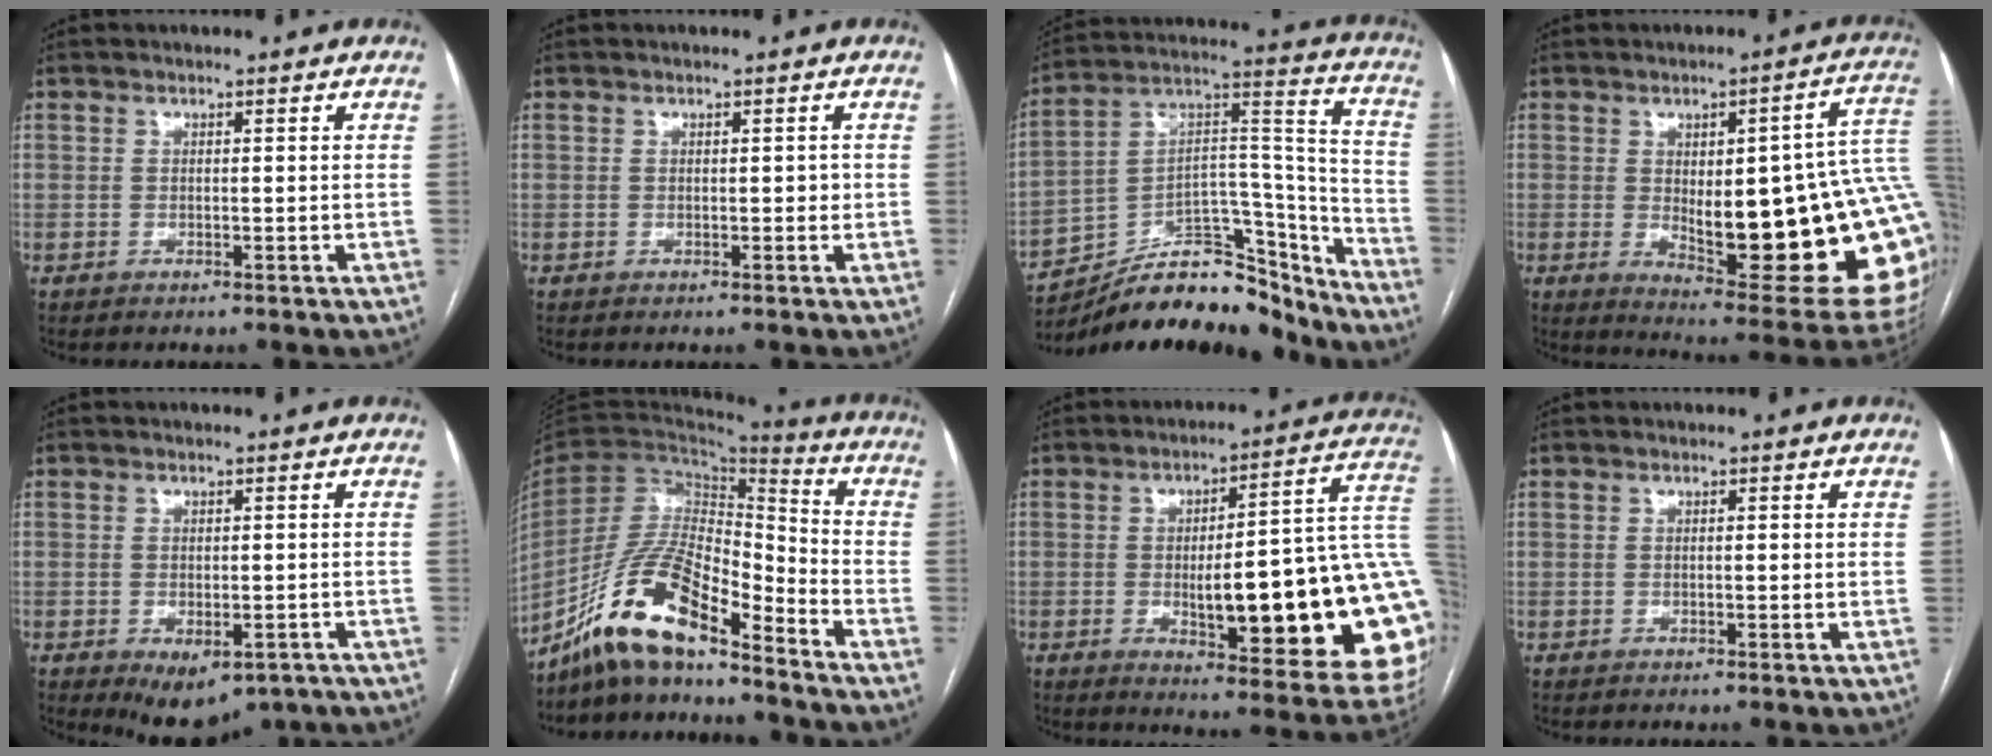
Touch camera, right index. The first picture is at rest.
{"total": 1.0, "force": [0.0, 0.6, 0.8], "torque": [-0.008, 0.002, 0.001]}
{"total": 21.6, "force": [-19.1, 6.5, 7.8], "torque": [-0.133, 0.055, -0.305]}
{"total": 26.9, "force": [-0.6, 5.9, 26.3], "torque": [-0.258, 0.005, 0.009]}
{"total": 7.6, "force": [-4.4, 4.1, 4.6], "torque": [-0.056, -0.005, -0.055]}
{"total": 15.1, "force": [-11.6, 3.2, 9.1], "torque": [-0.177, 0.012, -0.213]}
{"total": 27.7, "force": [-3.1, 5.3, 27.0], "torque": [-0.252, 0.014, -0.034]}
{"total": 0.5, "force": [0.1, 0.1, 0.5], "torque": [-0.009, 0.001, 0.002]}